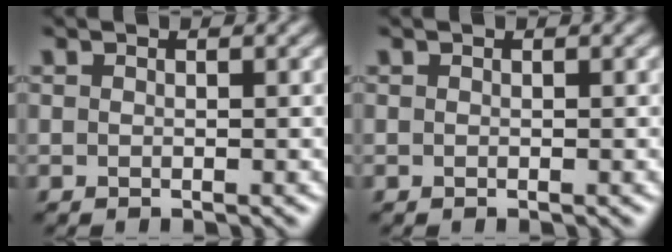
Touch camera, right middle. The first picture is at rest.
{"total": 0.0}